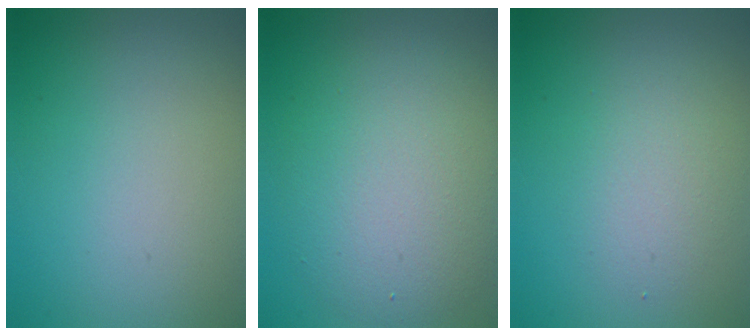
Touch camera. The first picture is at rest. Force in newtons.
{"total": 6.1, "press": 6.1, "slide": 0.1}
{"total": 2.4, "press": 2.4, "slide": 0.0}